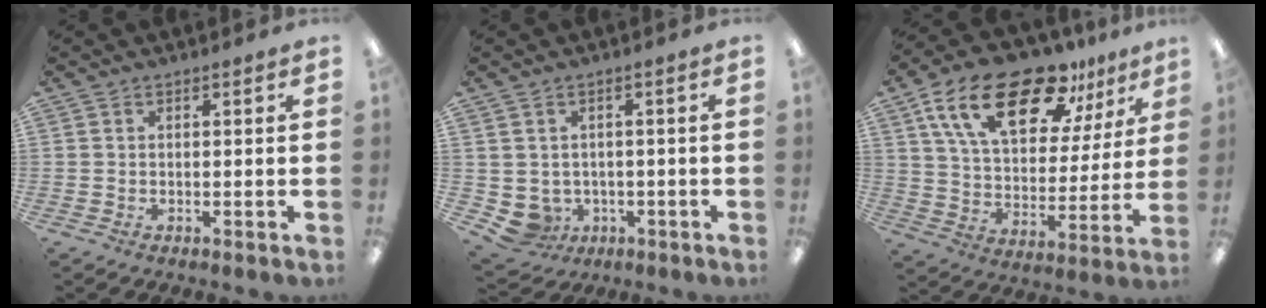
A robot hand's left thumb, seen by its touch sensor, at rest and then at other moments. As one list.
[{"total": 4.0, "force": [-0.6, 3.9, 0.7], "torque": [-0.035, -0.002, -0.008]}, {"total": 22.3, "force": [13.9, 10.2, 14.1], "torque": [-0.242, -0.065, 0.242]}]